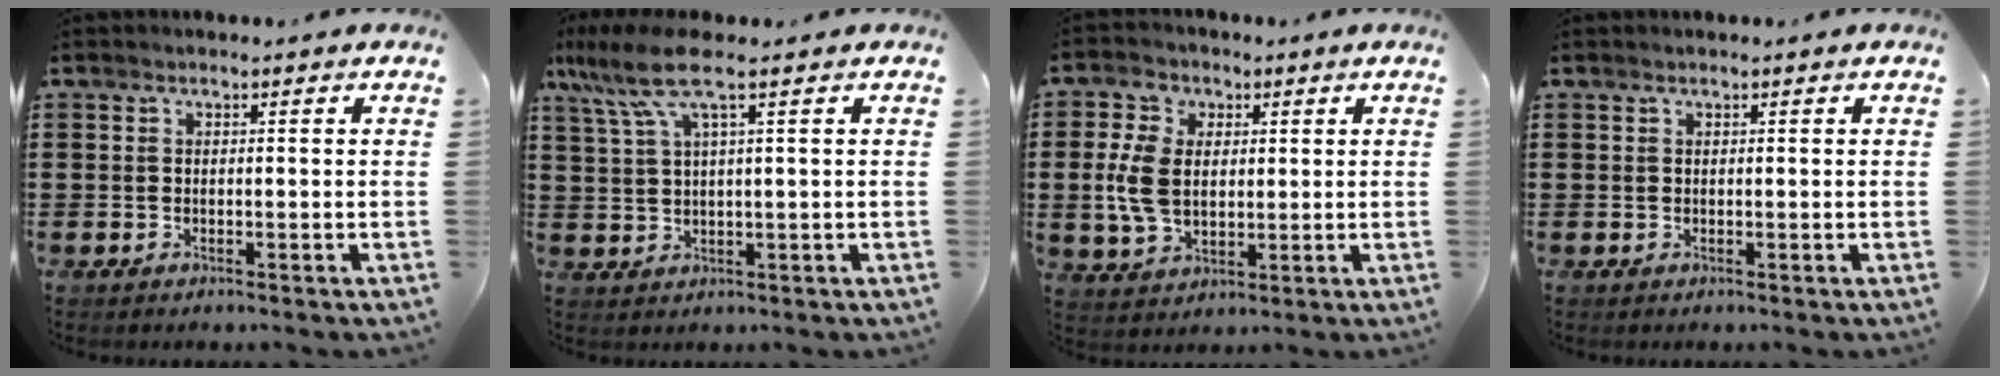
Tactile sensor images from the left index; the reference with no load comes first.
{"total": 7.2, "force": [3.5, 1.3, 6.2], "torque": [-0.146, -0.004, 0.057]}
{"total": 7.7, "force": [0.6, 5.5, 5.3], "torque": [-0.139, 0.007, 0.007]}
{"total": 0.0}